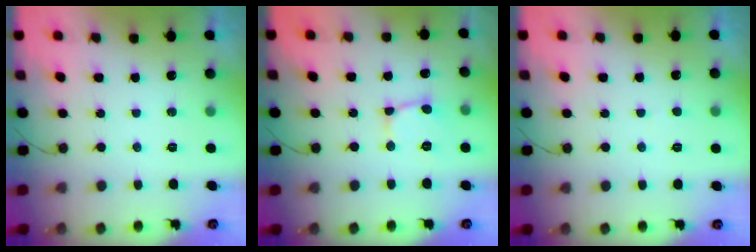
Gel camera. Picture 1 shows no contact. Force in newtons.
{"total": 2.7, "press": 2.7, "slide": 0.2}
{"total": 1.6, "press": 1.6, "slide": 0.2}